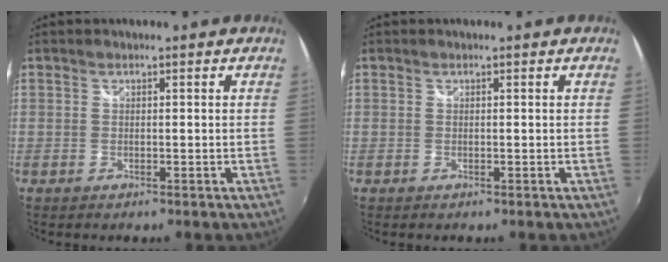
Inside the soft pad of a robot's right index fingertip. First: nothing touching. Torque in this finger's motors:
{"motor_torque": [0.00, 0.00, 0.01, 0.01]}